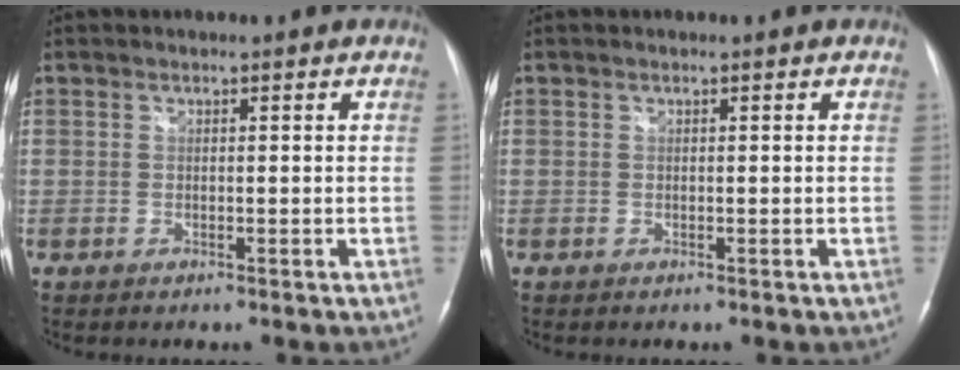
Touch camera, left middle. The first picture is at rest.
{"total": 0.0}